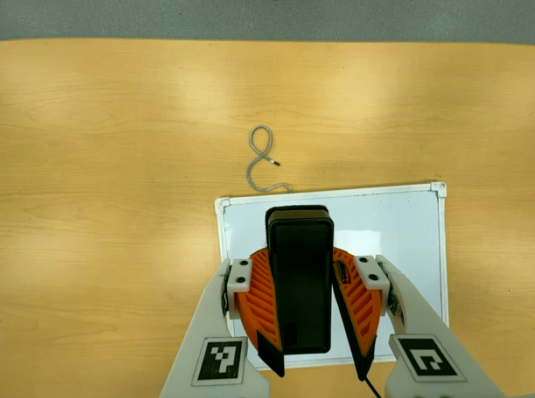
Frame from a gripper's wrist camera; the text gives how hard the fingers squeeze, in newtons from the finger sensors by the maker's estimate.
{"total": 11.7, "left": 10.3, "right": 13.1}